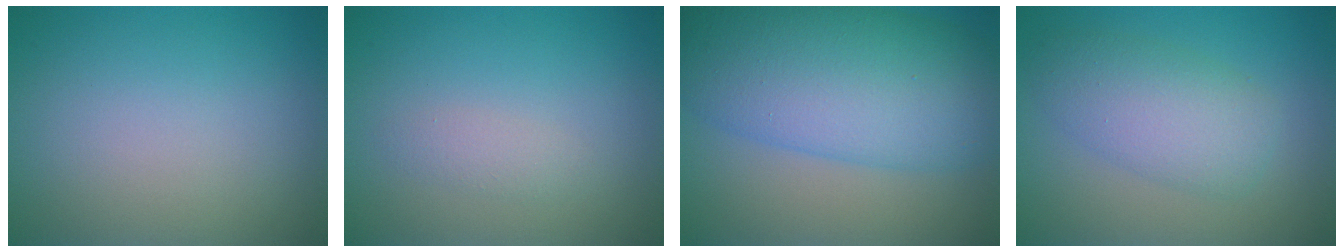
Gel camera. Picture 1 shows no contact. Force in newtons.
{"total": 1.1, "press": 1.1, "slide": 0.0}
{"total": 11.4, "press": 11.4, "slide": 0.1}
{"total": 4.8, "press": 4.8, "slide": 0.1}